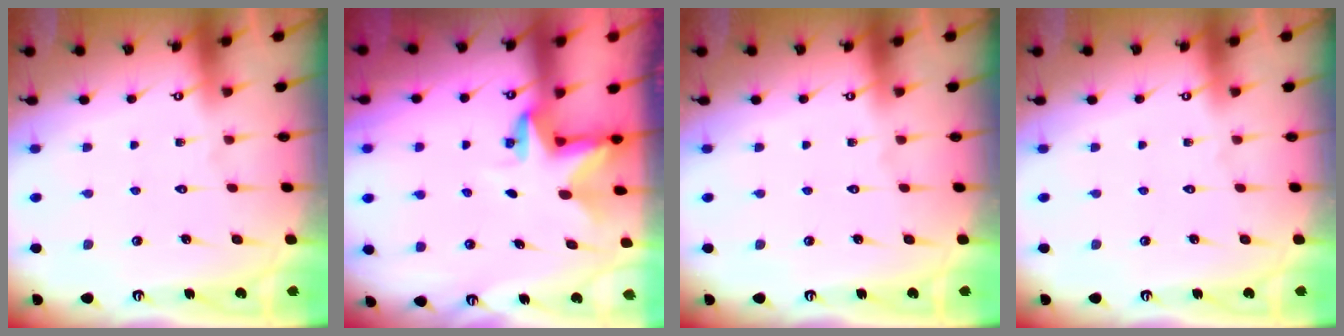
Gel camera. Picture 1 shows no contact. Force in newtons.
{"total": 2.9, "press": 2.9, "slide": 0.1}
{"total": 0.0}
{"total": 0.0}